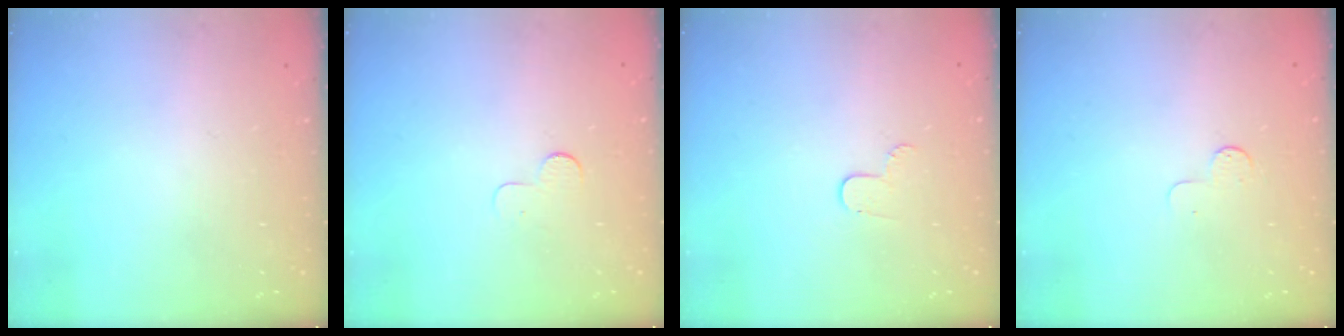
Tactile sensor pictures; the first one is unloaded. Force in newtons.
{"total": 2.9, "press": 2.9, "slide": 0.3}
{"total": 3.8, "press": 3.8, "slide": 0.4}
{"total": 4.1, "press": 4.0, "slide": 0.4}